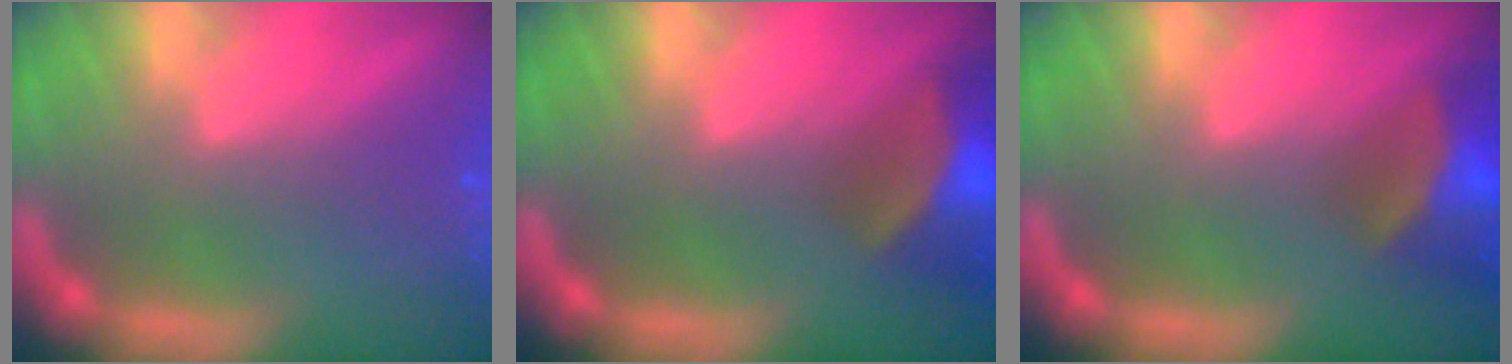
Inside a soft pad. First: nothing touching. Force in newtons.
{"total": 9.0}
{"total": 7.5}